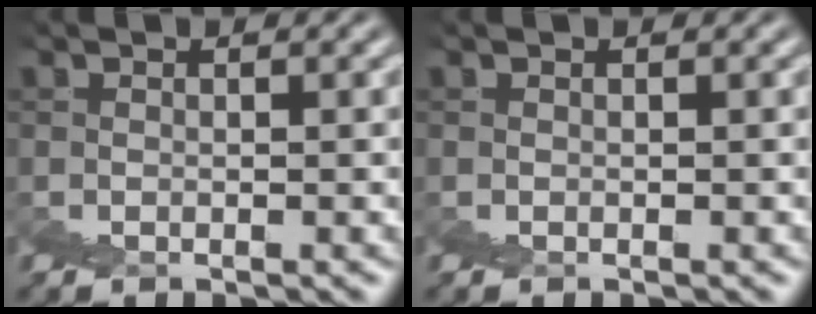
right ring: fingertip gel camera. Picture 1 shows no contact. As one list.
[{"total": 0.0}]